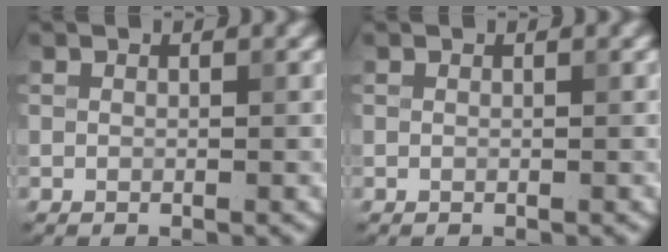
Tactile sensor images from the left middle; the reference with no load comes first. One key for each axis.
{"total": 0.0}